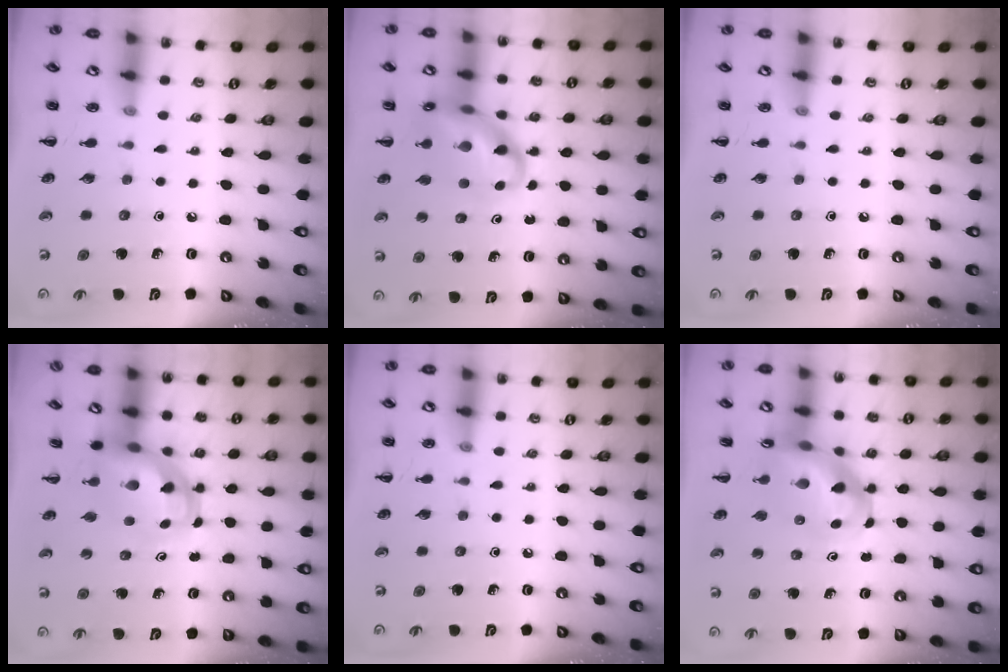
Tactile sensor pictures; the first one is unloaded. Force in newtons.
{"total": 14.7, "press": 14.2, "slide": 3.8}
{"total": 0.0}
{"total": 5.5, "press": 5.3, "slide": 1.4}
{"total": 0.0}
{"total": 9.7, "press": 9.3, "slide": 2.8}